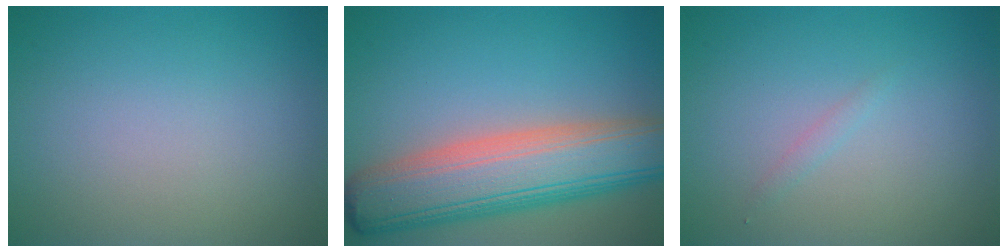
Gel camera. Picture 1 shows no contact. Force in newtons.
{"total": 10.2, "press": 10.2, "slide": 0.6}
{"total": 0.7, "press": 0.7, "slide": 0.1}